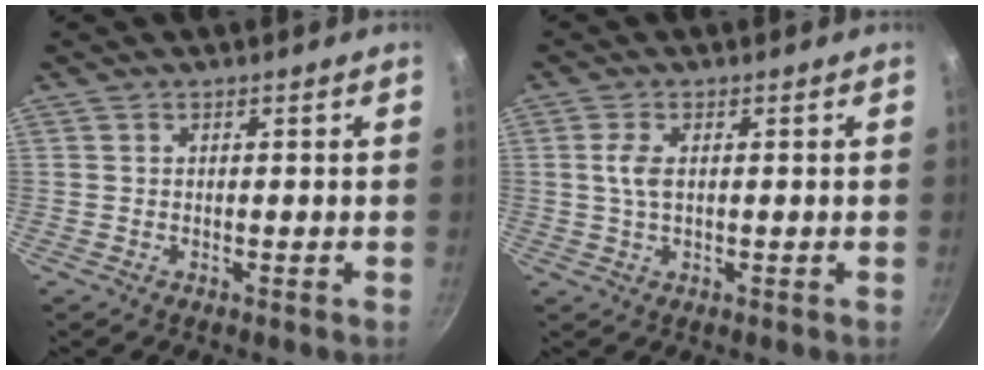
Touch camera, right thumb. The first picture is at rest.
{"total": 3.2, "force": [0.4, 1.5, 2.8], "torque": [-0.063, 0.003, 0.007]}